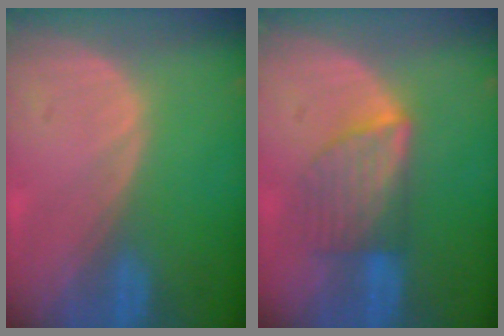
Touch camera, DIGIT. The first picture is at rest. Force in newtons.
{"total": 6.0, "press": 5.9, "slide": 0.7}